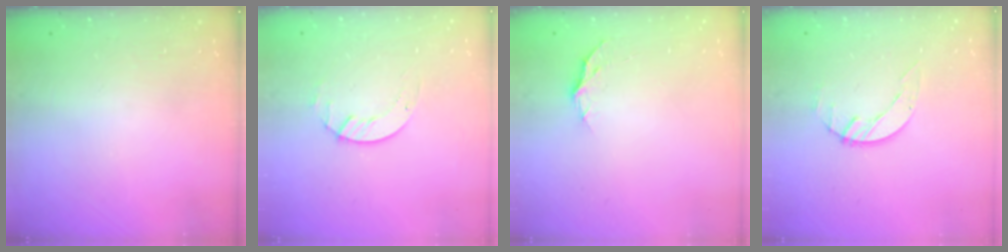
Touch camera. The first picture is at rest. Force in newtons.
{"total": 2.7, "press": 2.7, "slide": 0.3}
{"total": 5.1, "press": 5.1, "slide": 0.2}
{"total": 2.6, "press": 2.6, "slide": 0.3}